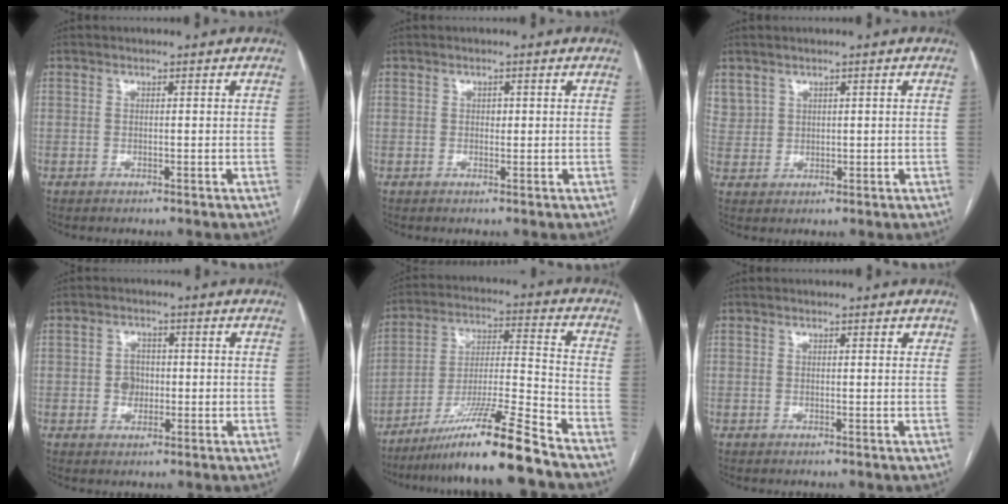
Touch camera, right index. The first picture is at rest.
{"total": 0.8, "force": [0.1, 0.6, 0.5], "torque": [-0.007, 0.001, 0.001]}
{"total": 3.2, "force": [2.0, 2.4, 0.5], "torque": [-0.006, 0.007, 0.048]}
{"total": 3.2, "force": [-0.3, 2.7, 1.8], "torque": [-0.025, 0.008, -0.004]}
{"total": 15.4, "force": [-12.2, -1.9, 9.2], "torque": [-0.159, -0.010, -0.214]}
{"total": 0.6, "force": [0.3, 0.4, 0.2], "torque": [-0.001, 0.002, -0.001]}